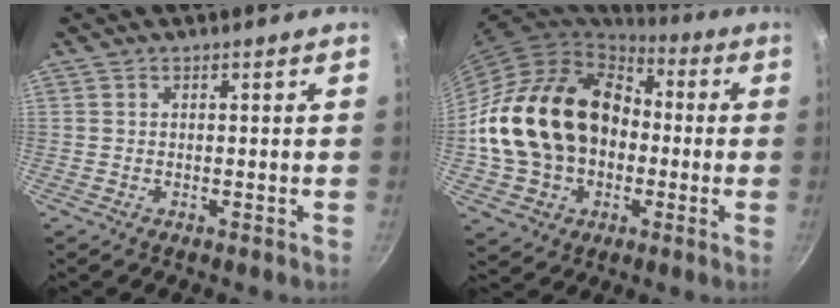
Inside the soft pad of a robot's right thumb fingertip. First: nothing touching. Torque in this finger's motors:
{"motor_torque": [-0.22, 1.92, 1.50, -1.28, 0.34]}